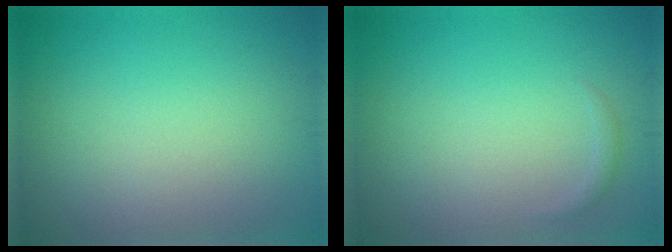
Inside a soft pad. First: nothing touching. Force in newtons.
{"total": 0.6, "press": 0.6, "slide": 0.0}